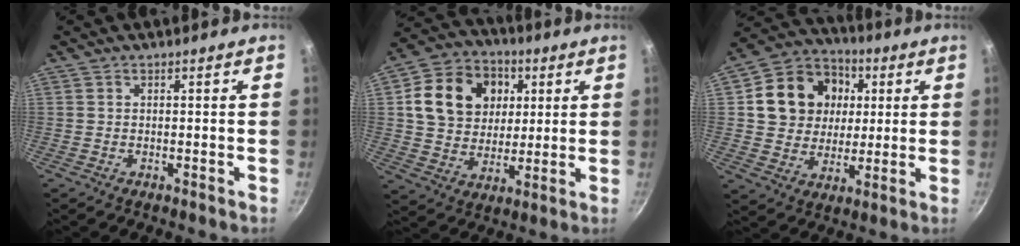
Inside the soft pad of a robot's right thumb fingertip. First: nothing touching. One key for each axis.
{"total": 16.9, "fx": 4.2, "fy": 13.7, "fz": 9.0, "tx": -0.134, "ty": 0.007, "tz": 0.069}
{"total": 16.4, "fx": 3.3, "fy": 14.0, "fz": 7.9, "tx": -0.116, "ty": 0.014, "tz": 0.053}